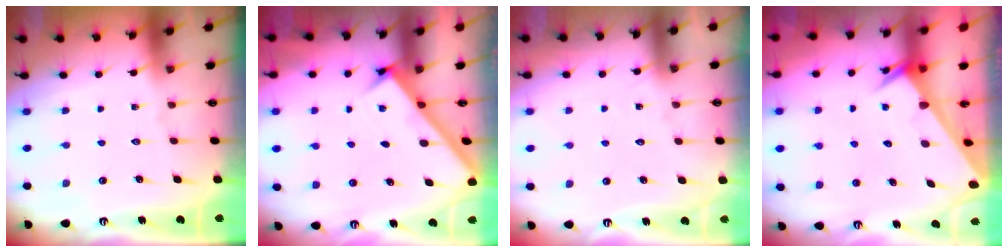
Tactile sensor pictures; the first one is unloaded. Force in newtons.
{"total": 2.6, "press": 2.6, "slide": 0.4}
{"total": 5.8, "press": 5.8, "slide": 0.5}
{"total": 2.5, "press": 2.5, "slide": 0.1}